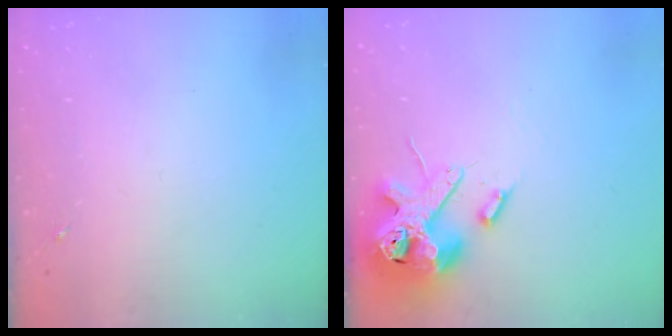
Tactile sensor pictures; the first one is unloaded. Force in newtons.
{"total": 14.2, "press": 14.0, "slide": 2.3}